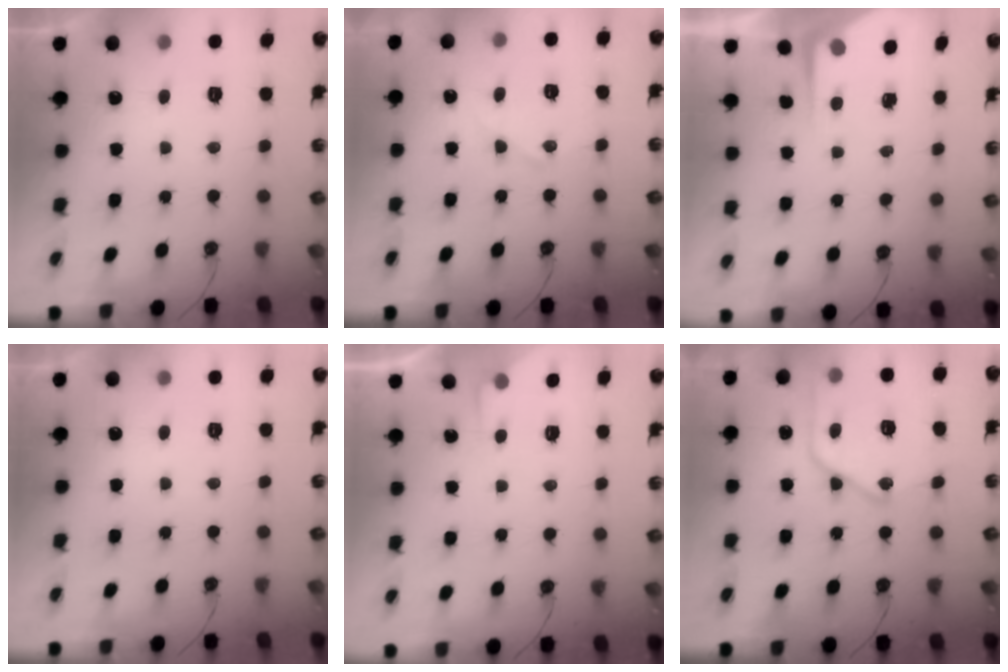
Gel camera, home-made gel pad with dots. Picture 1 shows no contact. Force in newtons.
{"total": 9.3, "press": 9.3, "slide": 0.7}
{"total": 4.6, "press": 4.6, "slide": 0.2}
{"total": 0.0}
{"total": 2.9, "press": 2.8, "slide": 0.4}
{"total": 19.0, "press": 18.9, "slide": 1.9}